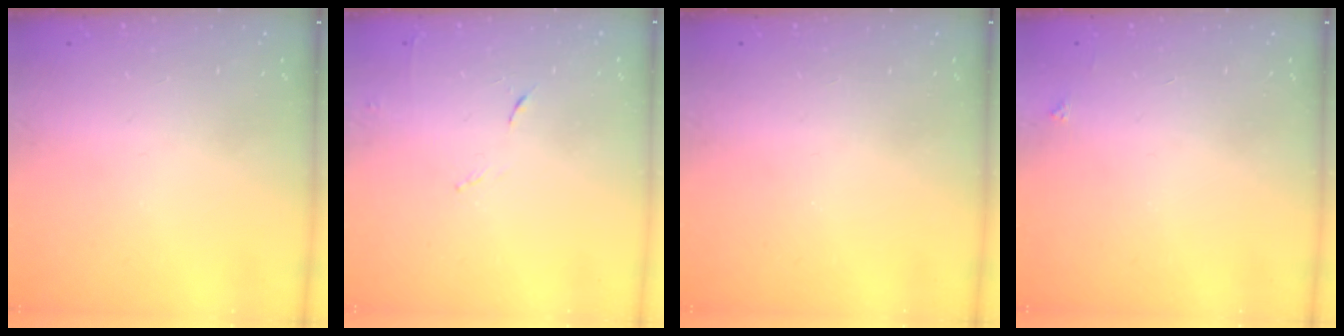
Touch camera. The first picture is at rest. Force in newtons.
{"total": 4.8, "press": 4.7, "slide": 0.8}
{"total": 0.0}
{"total": 2.1, "press": 2.1, "slide": 0.3}